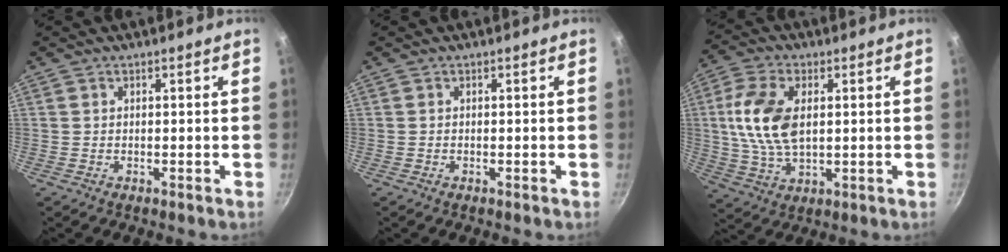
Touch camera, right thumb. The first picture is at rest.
{"total": 0.0}
{"total": 12.8, "force": [1.9, 7.3, 10.3], "torque": [-0.197, 0.001, 0.036]}